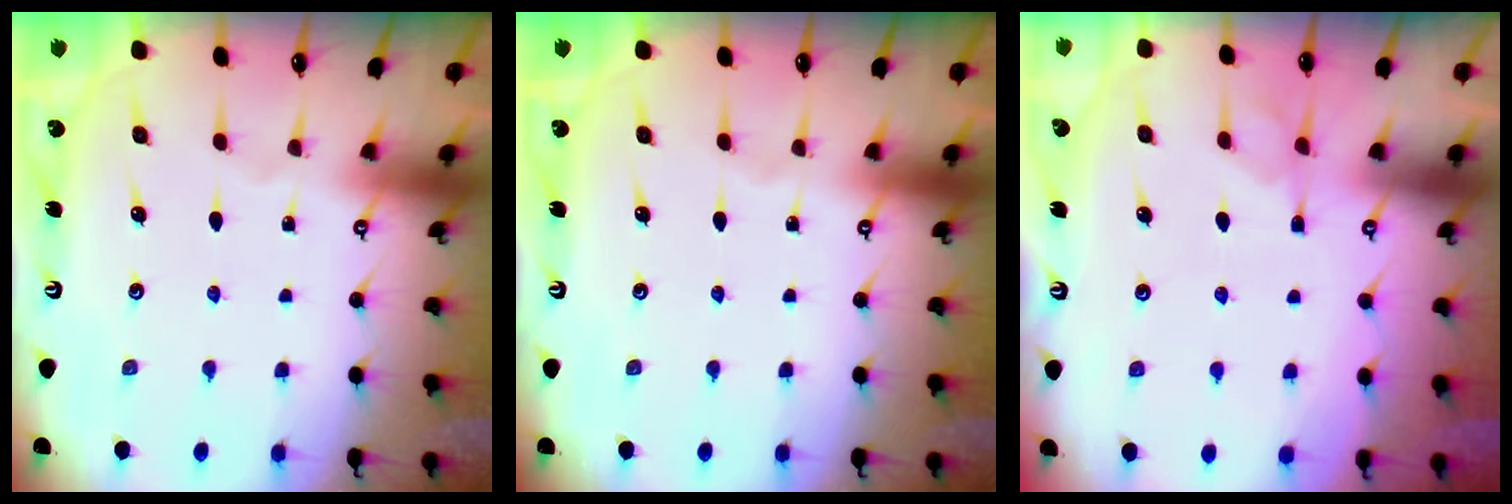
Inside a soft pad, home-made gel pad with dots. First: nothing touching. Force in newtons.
{"total": 0.0}
{"total": 1.3, "press": 0.6, "slide": 1.1}